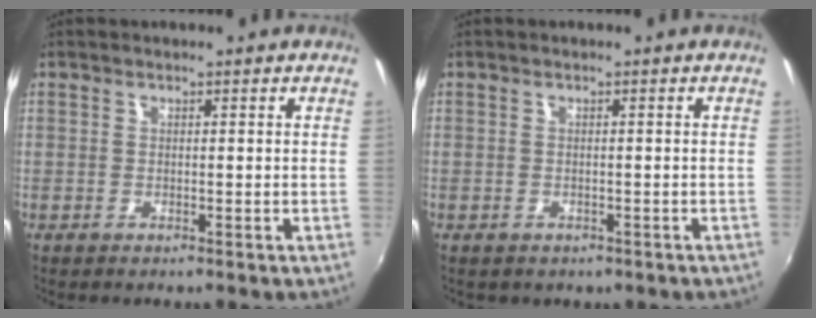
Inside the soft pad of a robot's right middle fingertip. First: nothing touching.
{"total": 1.9, "force": [-1.1, 1.4, 0.8], "torque": [-0.018, -0.005, -0.007]}